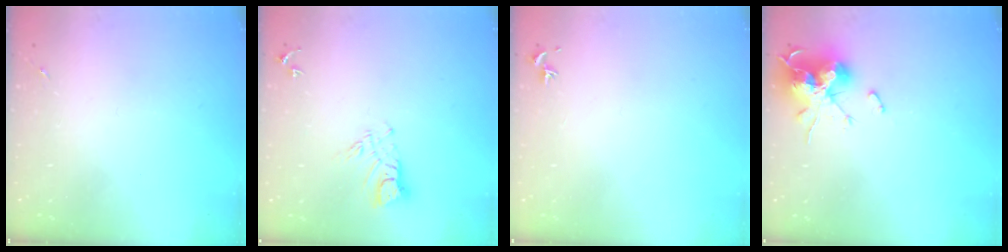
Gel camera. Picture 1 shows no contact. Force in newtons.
{"total": 7.7, "press": 7.7, "slide": 0.7}
{"total": 0.7, "press": 0.5, "slide": 0.4}
{"total": 16.4, "press": 16.4, "slide": 0.1}